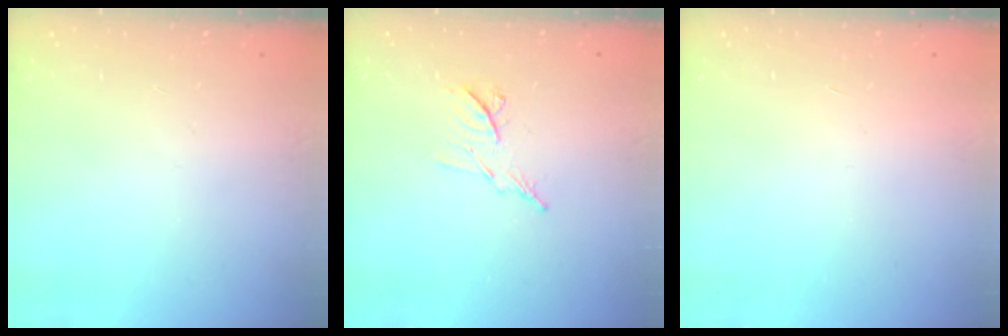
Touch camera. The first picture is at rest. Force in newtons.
{"total": 7.6, "press": 7.5, "slide": 1.1}
{"total": 1.7, "press": 1.7, "slide": 0.1}